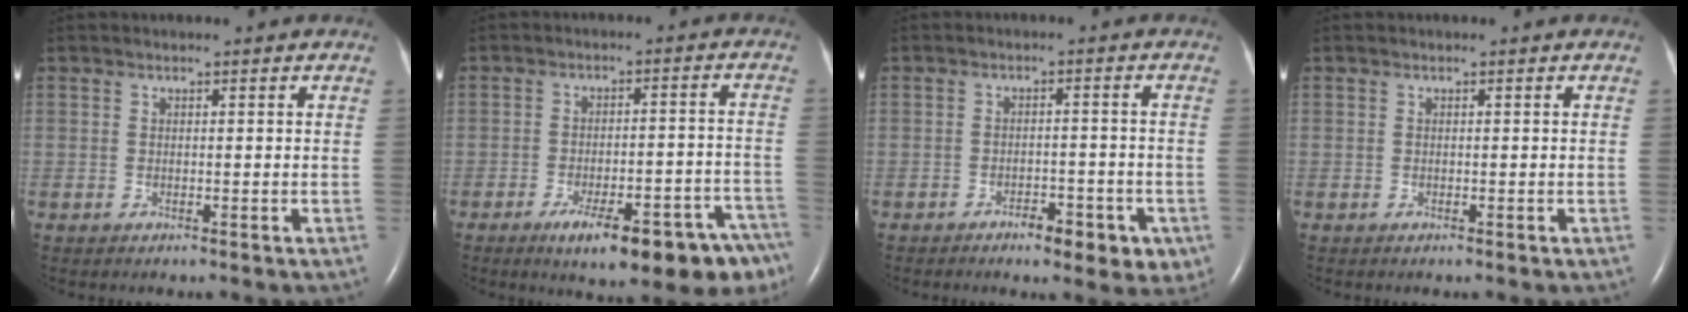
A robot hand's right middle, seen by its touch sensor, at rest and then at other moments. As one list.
[{"total": 15.9, "force": [-10.8, 4.2, 10.9], "torque": [-0.081, 0.033, -0.147]}, {"total": 6.2, "force": [-3.4, 2.6, 4.5], "torque": [-0.048, 0.007, -0.041]}, {"total": 0.0}]